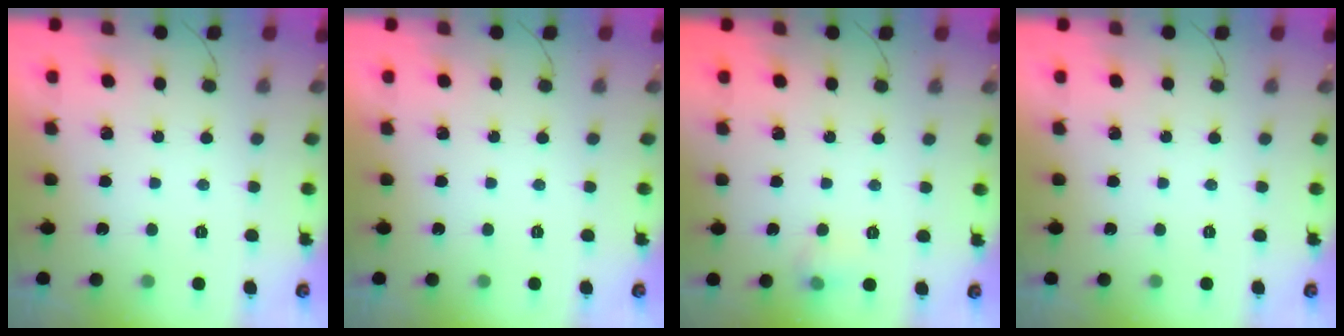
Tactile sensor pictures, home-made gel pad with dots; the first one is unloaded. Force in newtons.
{"total": 0.0}
{"total": 6.3, "press": 4.8, "slide": 4.0}
{"total": 0.0}